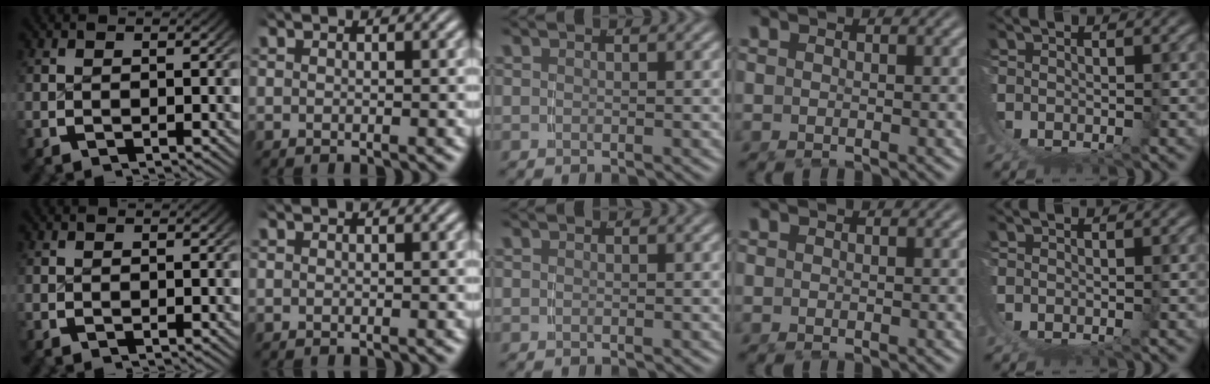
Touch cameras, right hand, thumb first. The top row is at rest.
{}